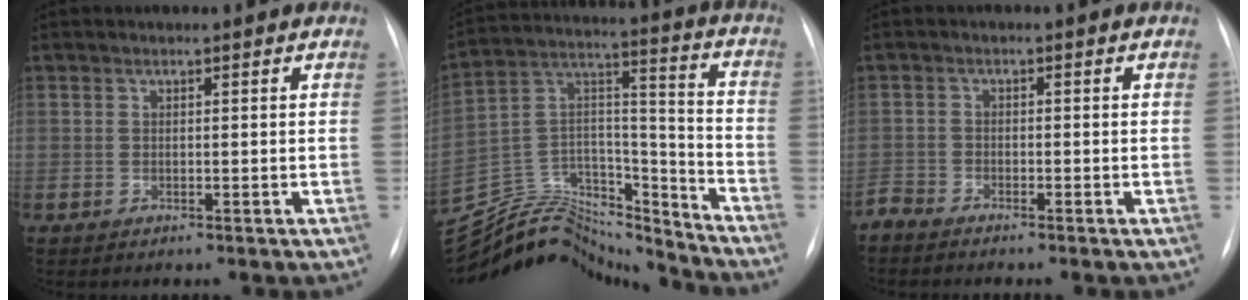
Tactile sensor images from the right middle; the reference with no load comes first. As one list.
[{"total": 21.0, "force": [-20.2, 4.5, 3.6], "torque": [-0.078, 0.058, -0.325]}, {"total": 2.0, "force": [-2.0, 0.2, -0.1], "torque": [0.002, -0.007, -0.039]}]